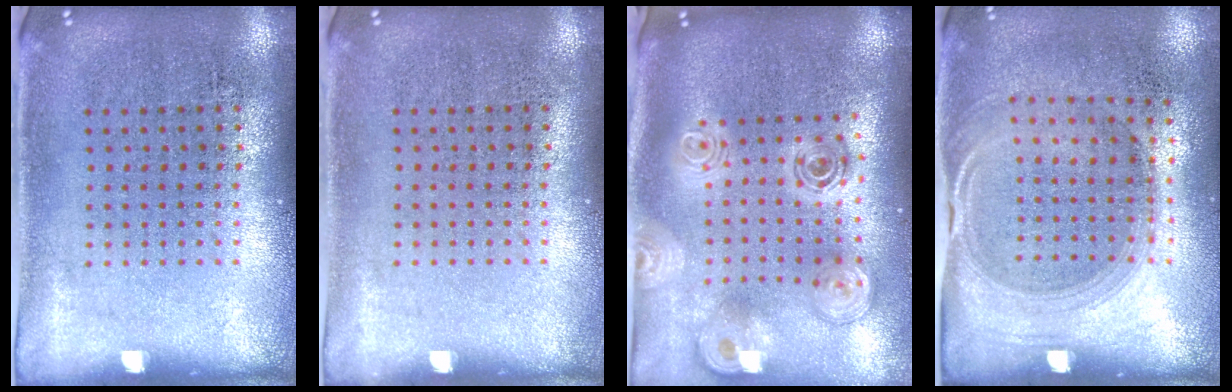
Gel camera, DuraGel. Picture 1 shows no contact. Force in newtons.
{"total": 0.0}
{"total": 2.7, "press": 1.9, "slide": 1.9}
{"total": 1.5, "press": 1.3, "slide": 0.8}